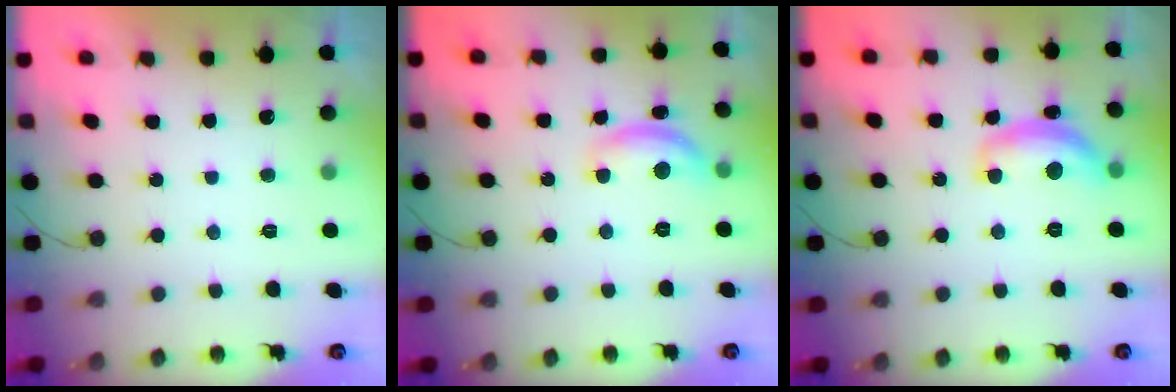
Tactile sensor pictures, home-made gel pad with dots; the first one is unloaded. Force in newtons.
{"total": 10.6, "press": 10.6, "slide": 0.6}
{"total": 12.6, "press": 12.6, "slide": 0.9}